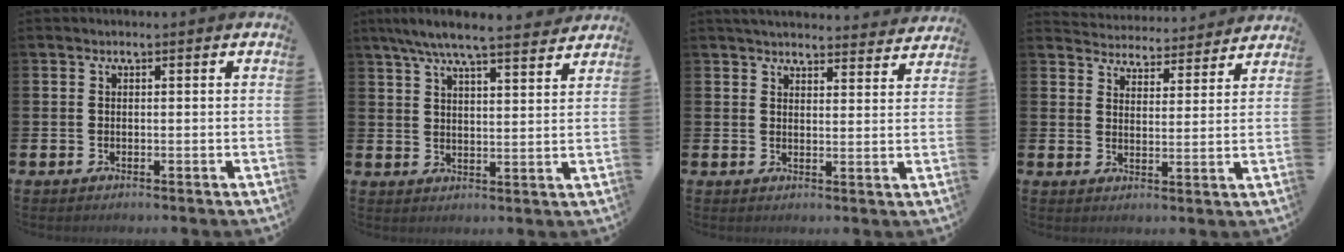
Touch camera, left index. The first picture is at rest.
{"total": 7.4, "force": [6.8, 0.5, 2.8], "torque": [-0.073, -0.030, 0.121]}
{"total": 4.5, "force": [4.4, 0.7, 0.6], "torque": [-0.021, -0.022, 0.080]}
{"total": 4.5, "force": [4.4, 0.8, -0.4], "torque": [-0.007, -0.038, 0.076]}